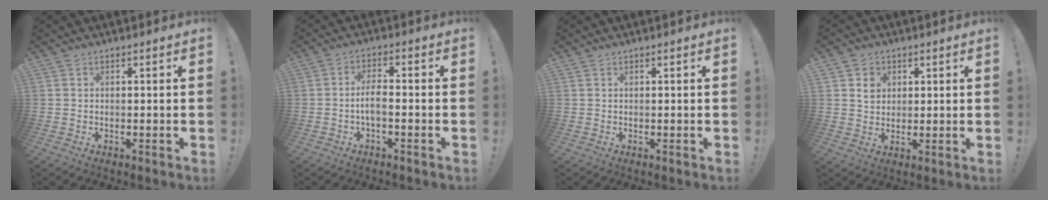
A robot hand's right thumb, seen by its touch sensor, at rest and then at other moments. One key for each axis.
{"total": 5.0, "fx": -1.5, "fy": 1.6, "fz": 4.5, "tx": -0.096, "ty": -0.004, "tz": -0.031}
{"total": 0.0}
{"total": 4.8, "fx": 2.1, "fy": 4.1, "fz": 1.3, "tx": 0.003, "ty": -0.012, "tz": 0.033}